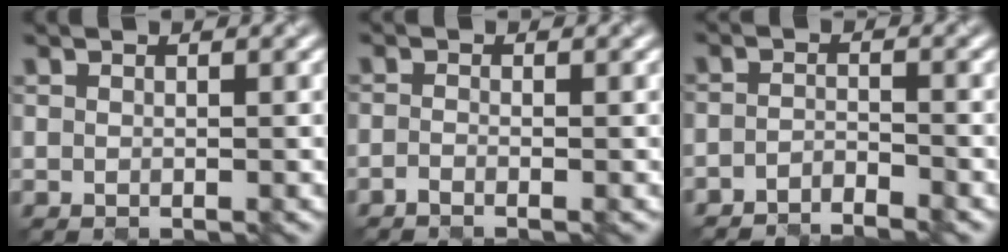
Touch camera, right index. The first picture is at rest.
{"total": 1.0, "force": [-0.9, 0.1, 0.4], "torque": [-0.003, -0.004, -0.021]}
{"total": 2.7, "force": [-2.7, 0.0, 0.2], "torque": [-0.003, -0.005, -0.051]}